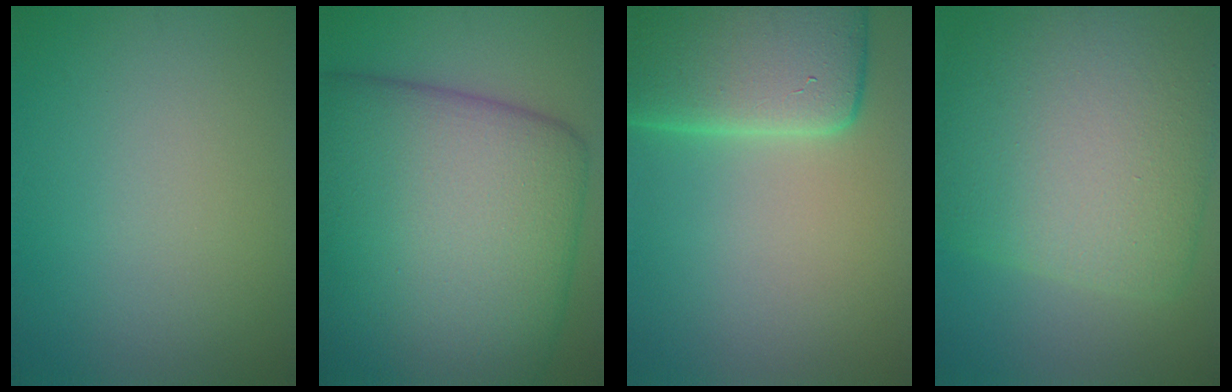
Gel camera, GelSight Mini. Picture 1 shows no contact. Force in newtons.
{"total": 18.3, "press": 18.2, "slide": 0.4}
{"total": 11.5, "press": 11.5, "slide": 0.8}
{"total": 11.8, "press": 11.8, "slide": 0.3}